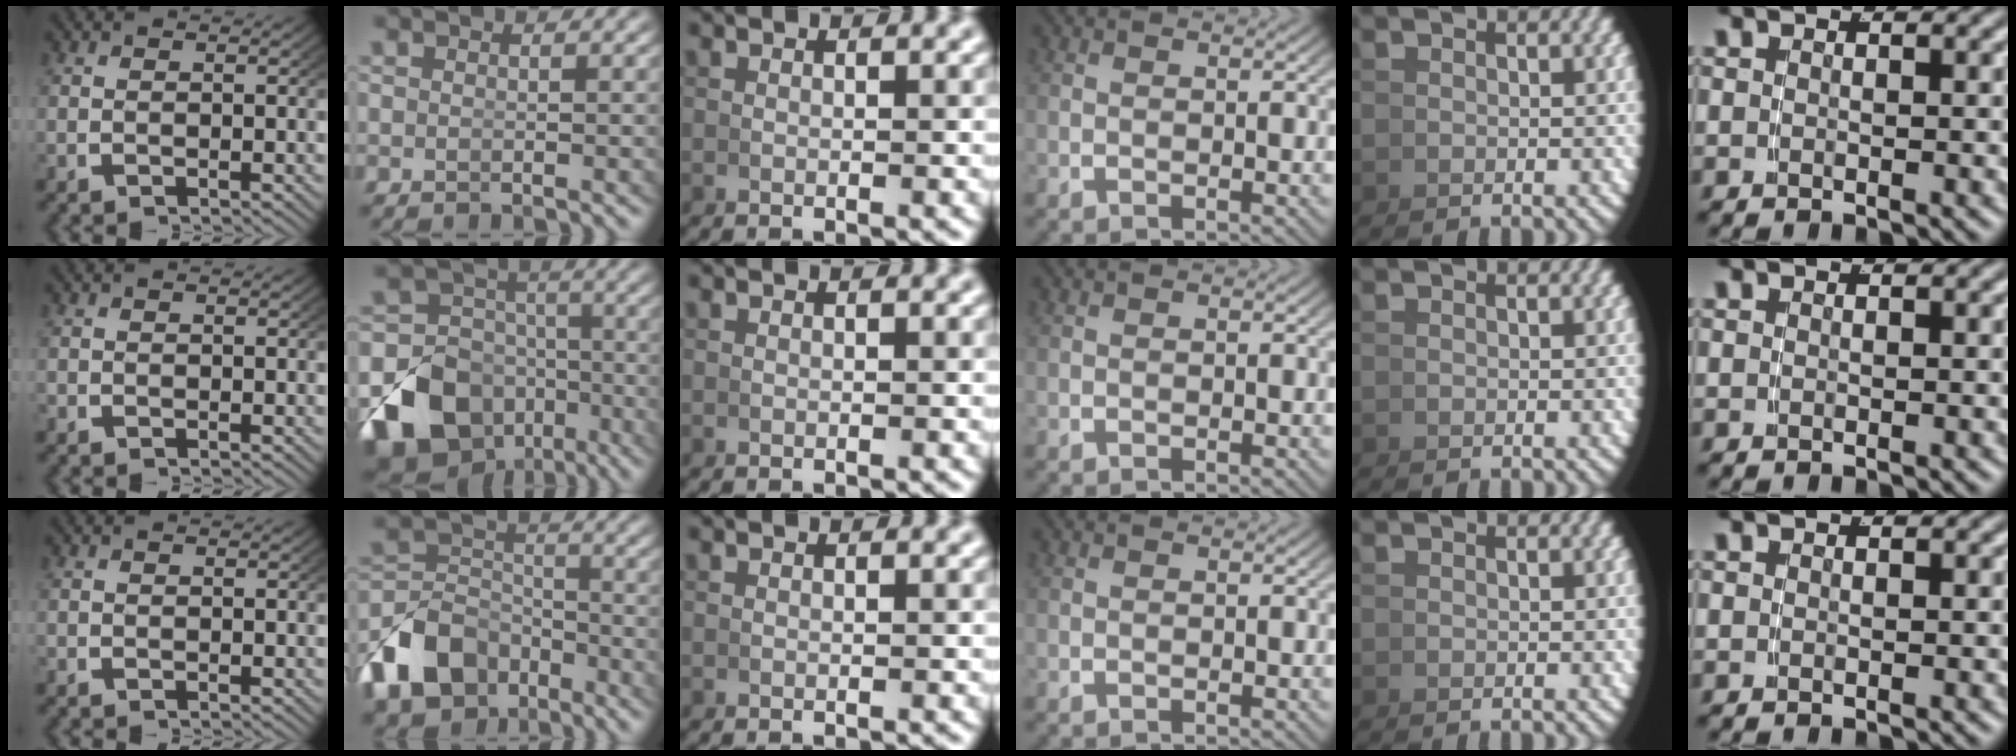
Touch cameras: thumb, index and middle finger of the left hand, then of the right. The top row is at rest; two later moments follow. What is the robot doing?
{"motion": "grasp_and_lifting", "object": "coin"}